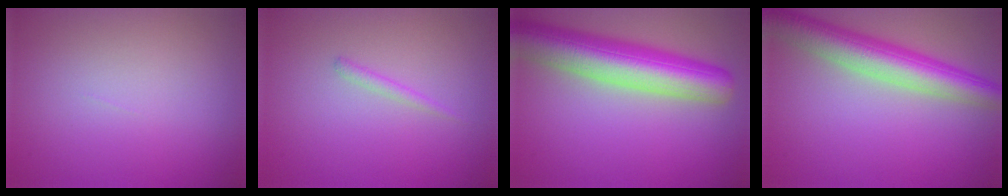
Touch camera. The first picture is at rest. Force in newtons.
{"total": 0.8, "press": 0.8, "slide": 0.1}
{"total": 9.4, "press": 9.4, "slide": 0.5}
{"total": 7.1, "press": 7.1, "slide": 0.0}